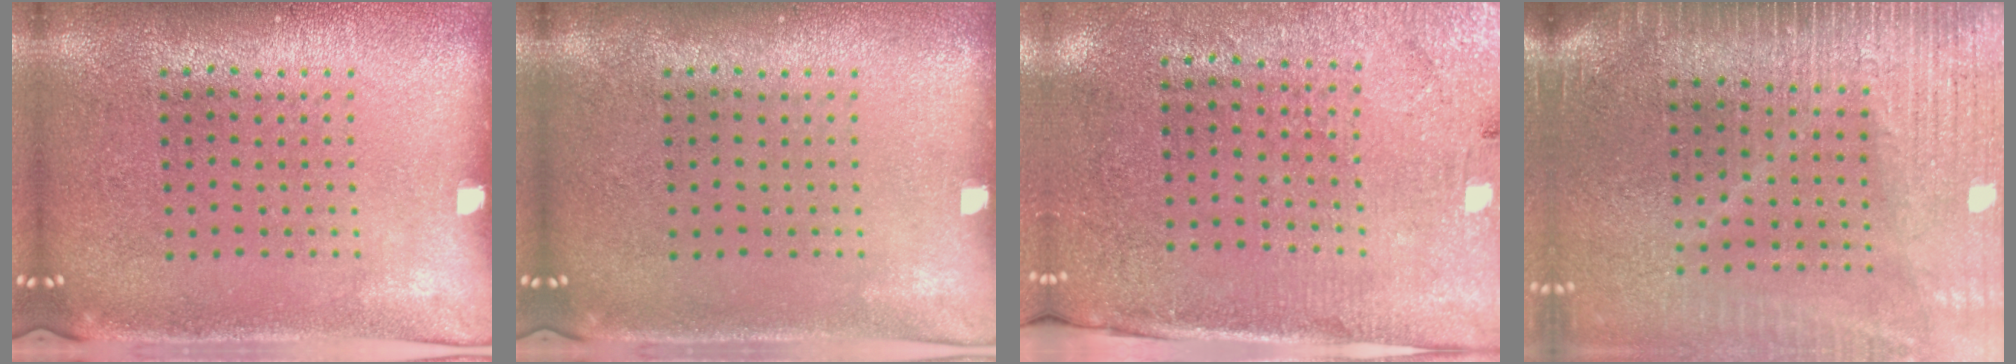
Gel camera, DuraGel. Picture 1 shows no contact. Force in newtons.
{"total": 0.0}
{"total": 2.8, "press": 2.6, "slide": 1.2}
{"total": 3.7, "press": 3.1, "slide": 1.9}